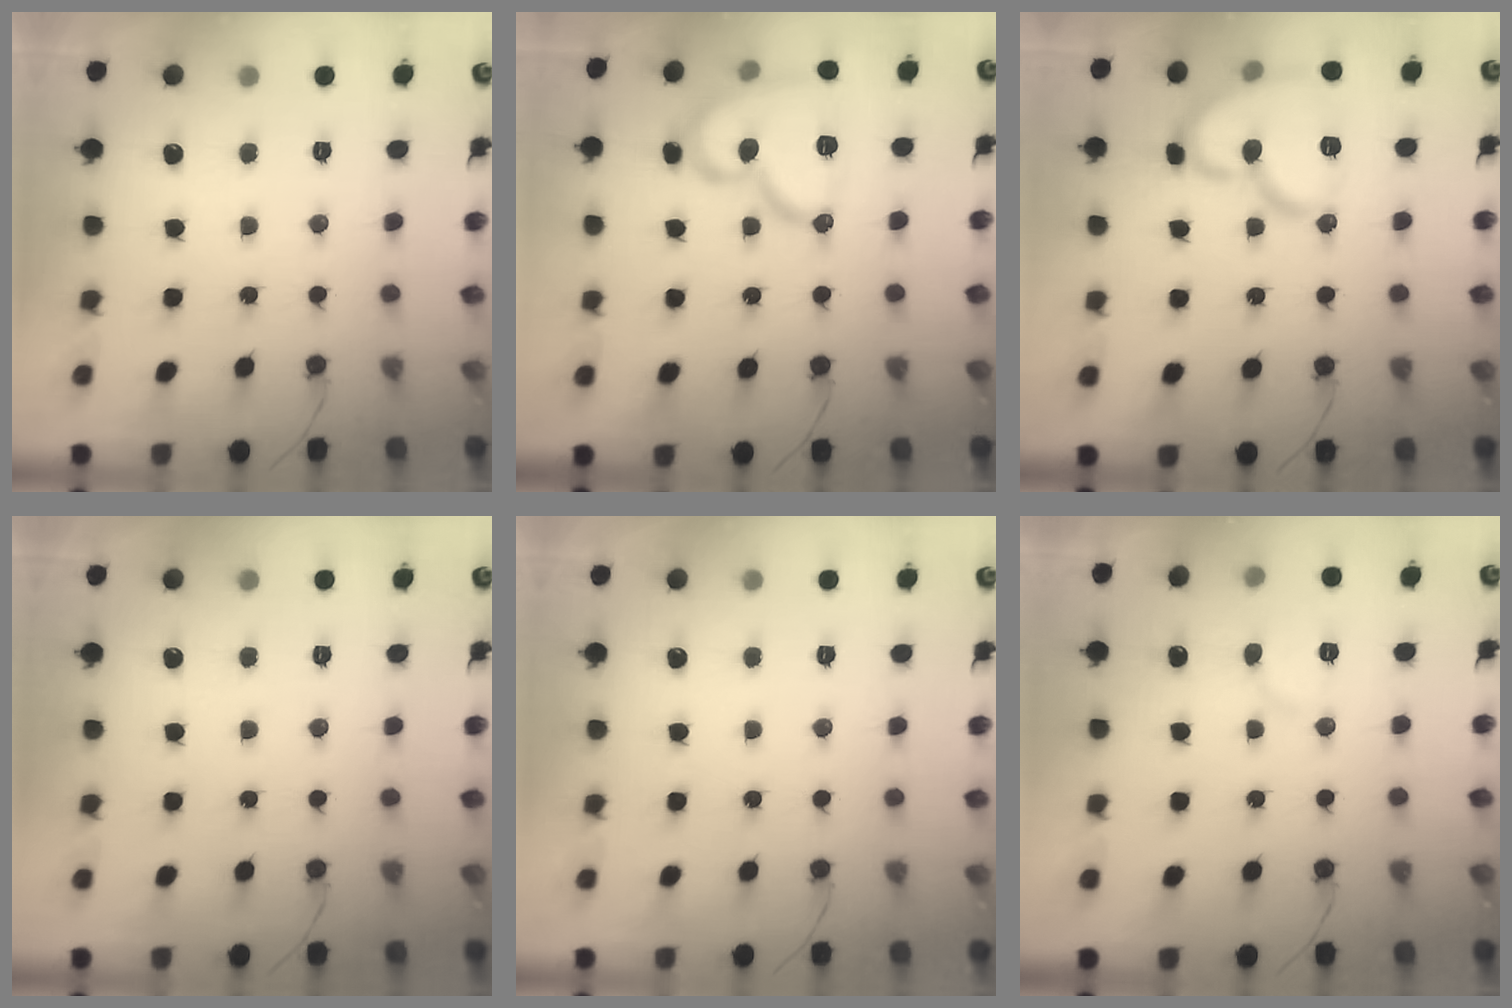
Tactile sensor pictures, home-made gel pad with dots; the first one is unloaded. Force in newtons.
{"total": 16.1, "press": 16.0, "slide": 1.0}
{"total": 15.3, "press": 15.2, "slide": 1.5}
{"total": 0.0}
{"total": 0.0}
{"total": 6.7, "press": 6.7, "slide": 0.7}